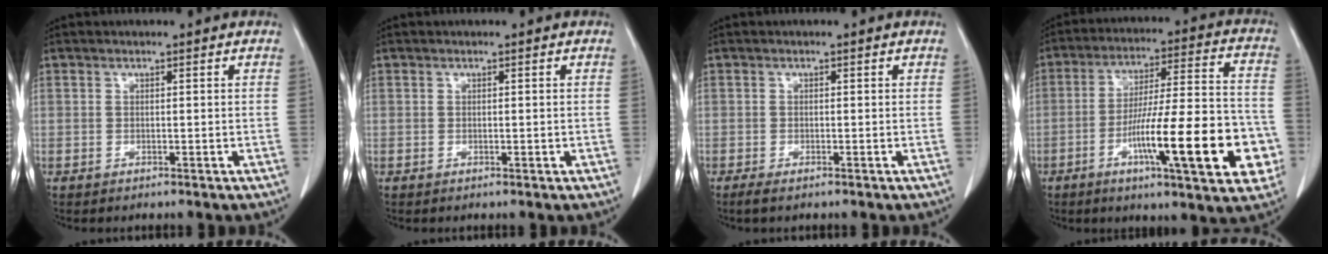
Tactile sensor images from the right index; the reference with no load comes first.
{"total": 0.5, "force": [0.0, 0.1, 0.5], "torque": [-0.012, -0.002, 0.003]}
{"total": 1.3, "force": [-0.9, 0.3, 0.9], "torque": [-0.019, -0.003, -0.016]}
{"total": 20.3, "force": [-6.7, 2.8, 19.0], "torque": [-0.263, 0.006, -0.096]}